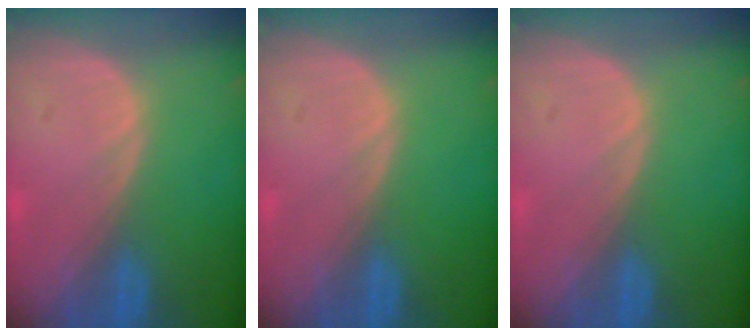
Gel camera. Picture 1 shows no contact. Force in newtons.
{"total": 0.0}
{"total": 0.0}